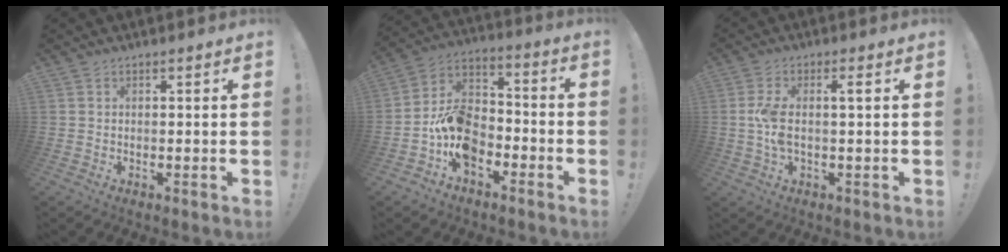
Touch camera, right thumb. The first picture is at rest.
{"total": 12.8, "force": [-6.3, 8.8, 6.9], "torque": [-0.141, 0.035, -0.112]}
{"total": 6.4, "force": [0.1, 1.6, 6.2], "torque": [-0.132, -0.004, -0.005]}